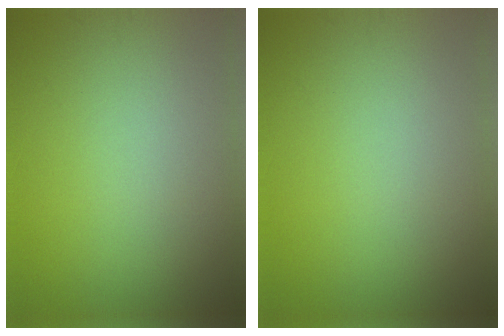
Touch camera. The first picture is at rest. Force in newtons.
{"total": 0.0}